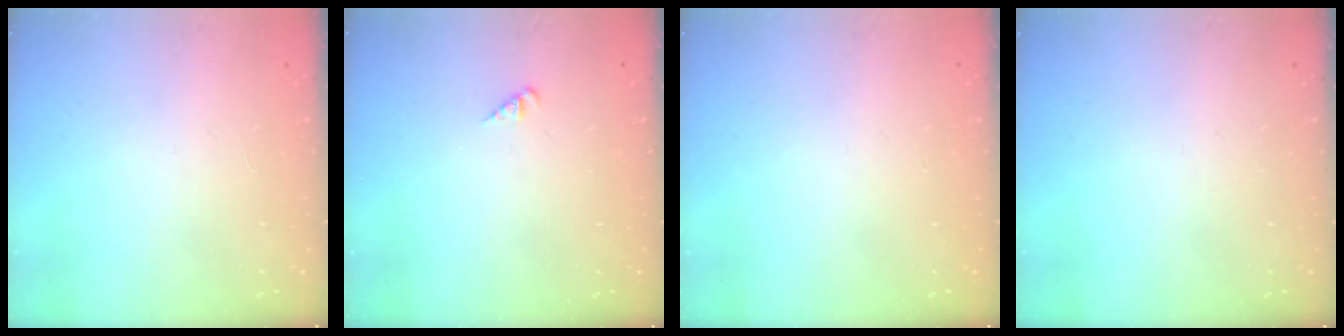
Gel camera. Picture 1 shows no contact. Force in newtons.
{"total": 1.3, "press": 1.3, "slide": 0.3}
{"total": 0.0}
{"total": 0.0}